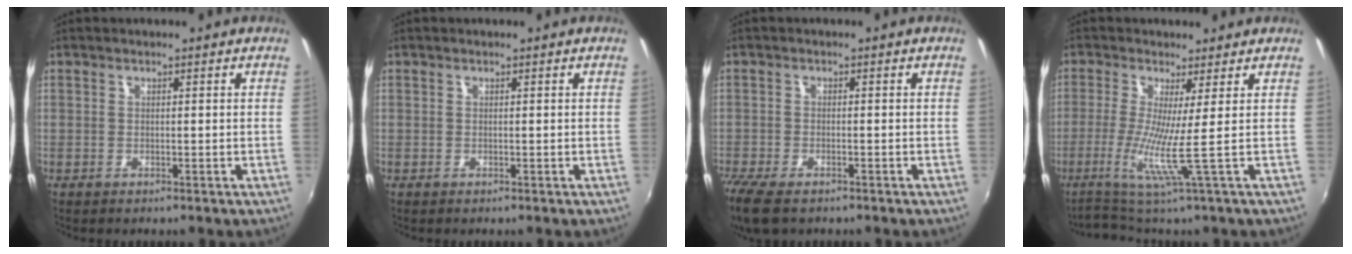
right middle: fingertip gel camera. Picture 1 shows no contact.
{"total": 0.0}
{"total": 8.0, "force": [-5.9, 2.6, 4.6], "torque": [-0.117, -0.037, -0.113]}
{"total": 6.3, "force": [-1.4, -1.5, 6.0], "torque": [-0.139, -0.021, -0.032]}